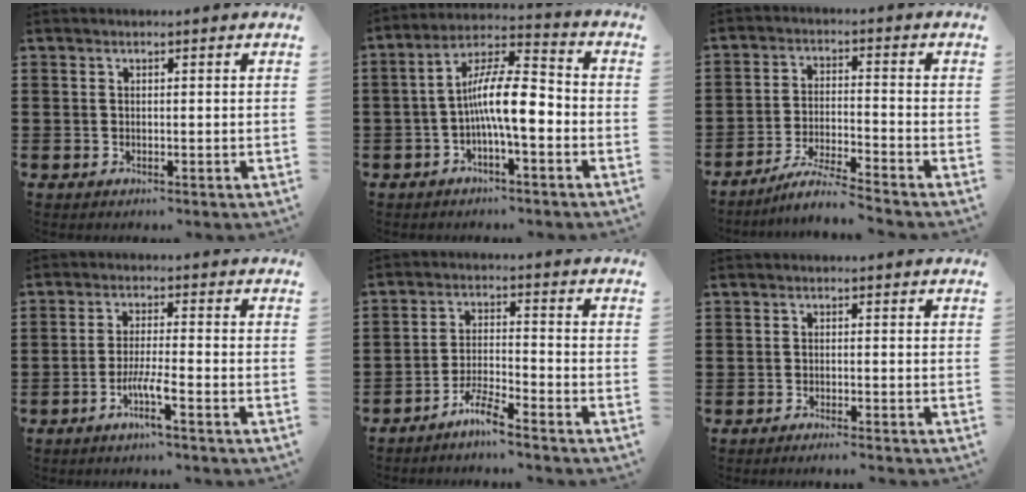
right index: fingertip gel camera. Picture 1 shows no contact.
{"total": 10.5, "force": [-2.2, 2.9, 9.8], "torque": [-0.188, 0.000, -0.041]}
{"total": 5.4, "force": [-4.9, -0.5, 2.1], "torque": [-0.050, -0.015, -0.096]}
{"total": 4.8, "force": [-2.6, 0.0, 4.1], "torque": [-0.090, -0.012, -0.053]}
{"total": 4.8, "force": [-4.3, 0.1, 2.1], "torque": [-0.062, -0.003, -0.088]}
{"total": 1.1, "force": [-1.0, -0.2, 0.4], "torque": [-0.008, -0.002, -0.019]}